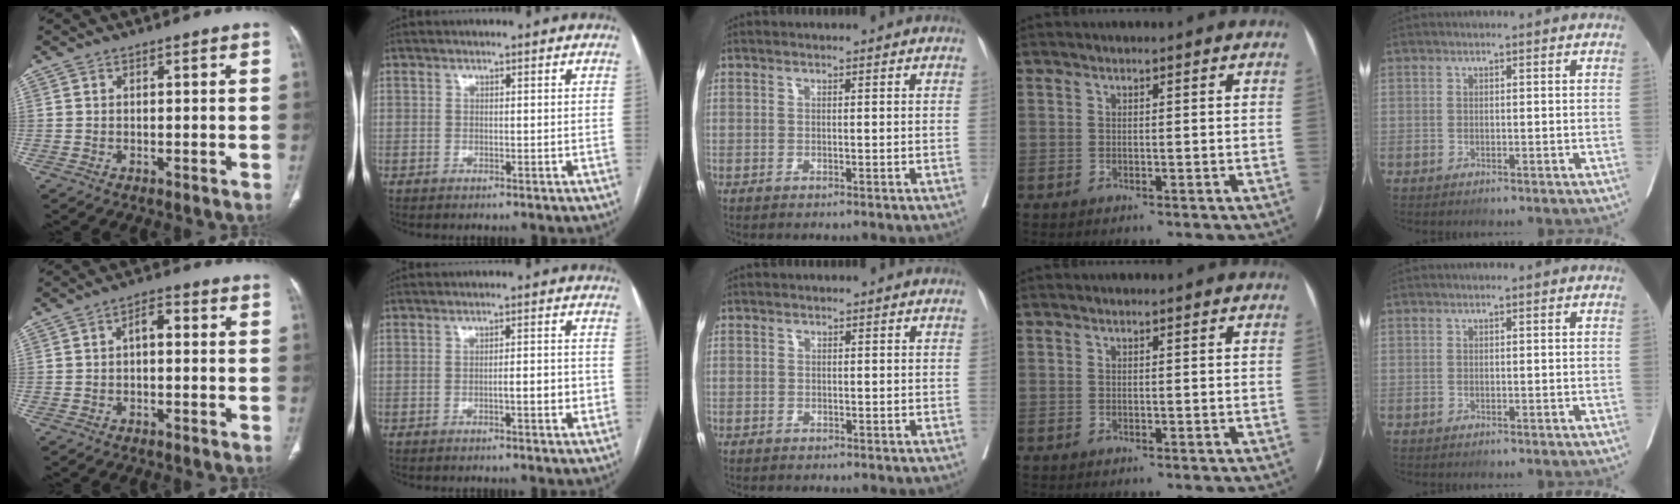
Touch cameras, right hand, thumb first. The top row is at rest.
{"thumb": {"total": 3.4, "force": [0.0, 1.9, 2.8], "torque": [-0.033, 0.014, -0.006]}, "index": {"total": 3.5, "force": [-1.1, 0.6, 3.3], "torque": [-0.047, 0.003, -0.015]}, "middle": {"total": 0.8, "force": [-0.3, 0.7, -0.1], "torque": [0.000, 0.007, -0.009]}}